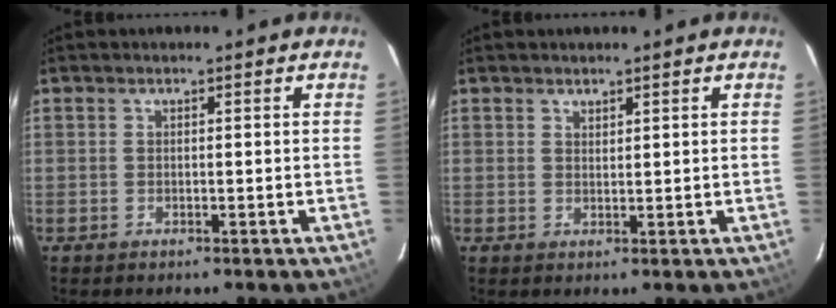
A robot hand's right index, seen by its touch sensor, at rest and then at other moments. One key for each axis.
{"total": 1.2, "fx": 1.1, "fy": 0.5, "fz": 0.2, "tx": -0.003, "ty": 0.000, "tz": 0.019}